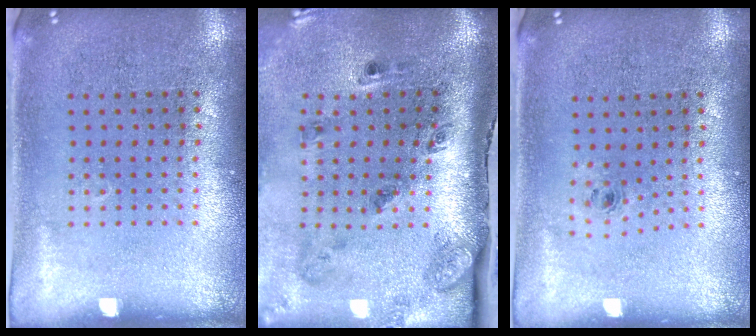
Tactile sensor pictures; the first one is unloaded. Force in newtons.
{"total": 2.9, "press": 1.8, "slide": 2.3}
{"total": 0.5, "press": 0.2, "slide": 0.5}